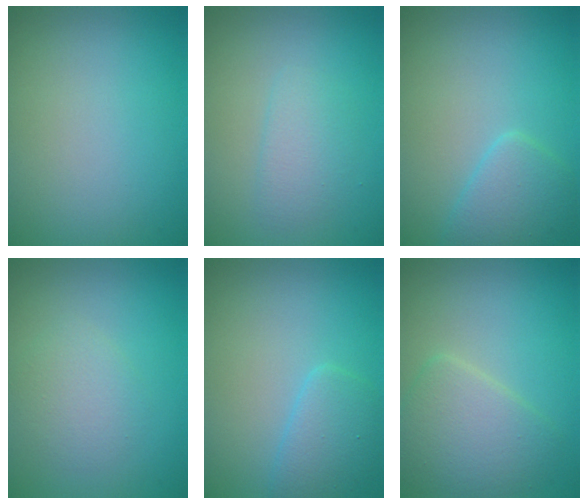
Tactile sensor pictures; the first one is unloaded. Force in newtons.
{"total": 2.0, "press": 2.0, "slide": 0.1}
{"total": 2.8, "press": 2.8, "slide": 0.1}
{"total": 2.3, "press": 2.3, "slide": 0.1}
{"total": 2.6, "press": 2.6, "slide": 0.1}
{"total": 4.0, "press": 4.0, "slide": 0.2}